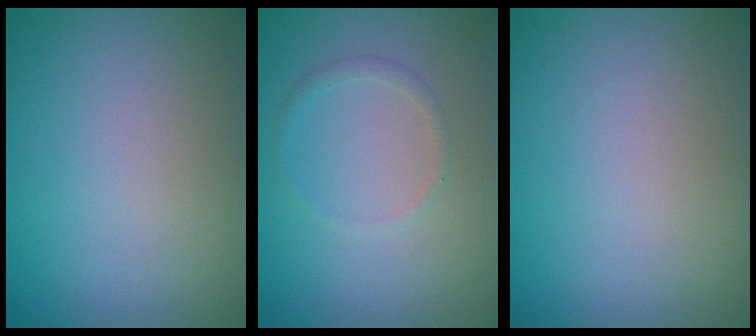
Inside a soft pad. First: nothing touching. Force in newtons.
{"total": 0.9, "press": 0.9, "slide": 0.1}
{"total": 0.0}